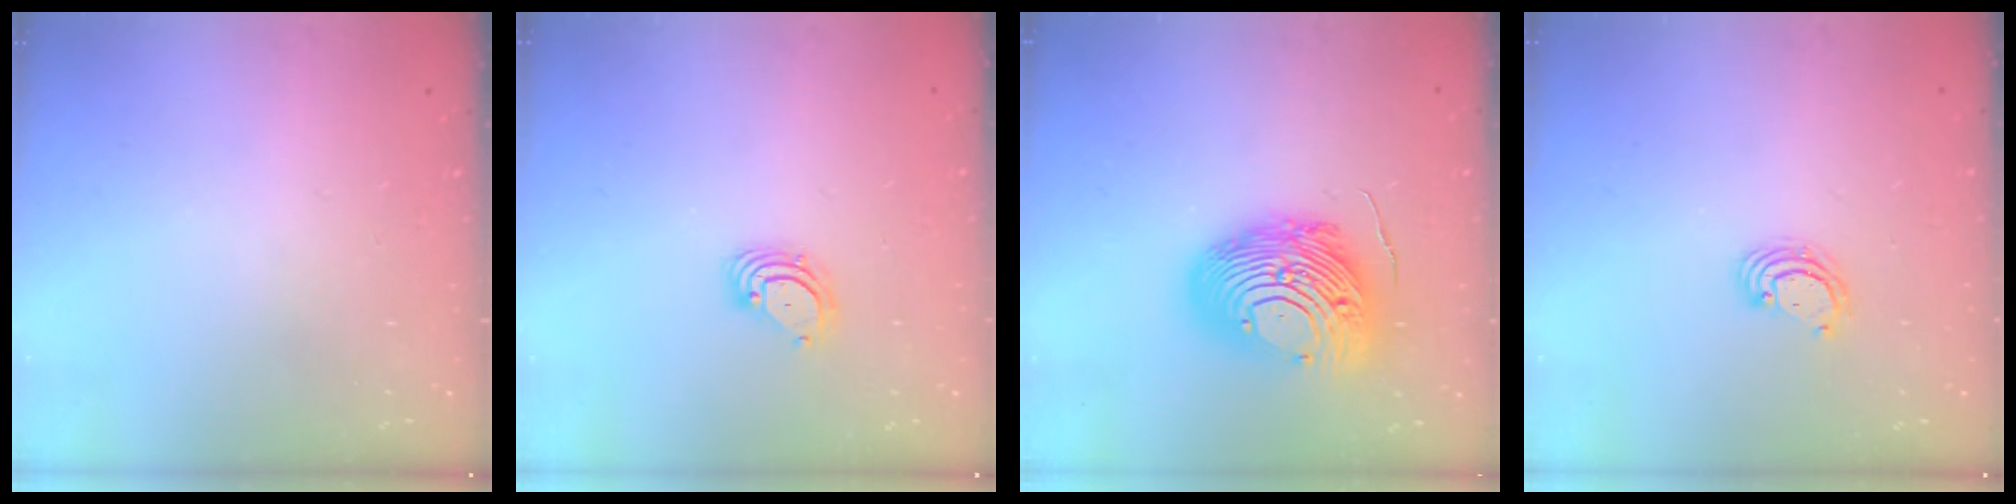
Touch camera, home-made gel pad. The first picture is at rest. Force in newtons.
{"total": 3.4, "press": 3.4, "slide": 0.1}
{"total": 17.6, "press": 17.5, "slide": 2.2}
{"total": 3.6, "press": 3.6, "slide": 0.2}